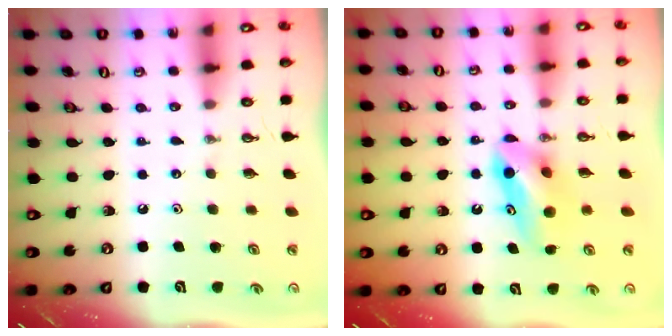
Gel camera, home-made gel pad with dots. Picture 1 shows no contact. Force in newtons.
{"total": 8.1, "press": 7.9, "slide": 1.3}